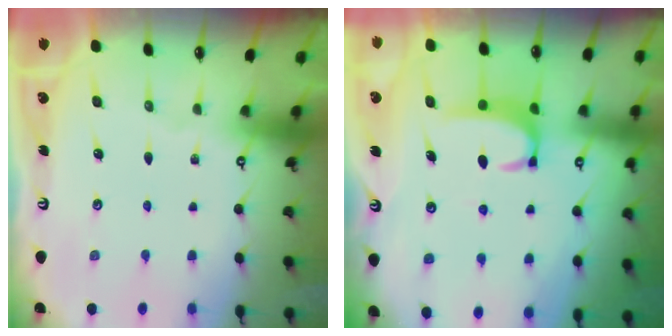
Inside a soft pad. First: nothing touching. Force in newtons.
{"total": 2.9, "press": 2.8, "slide": 0.5}